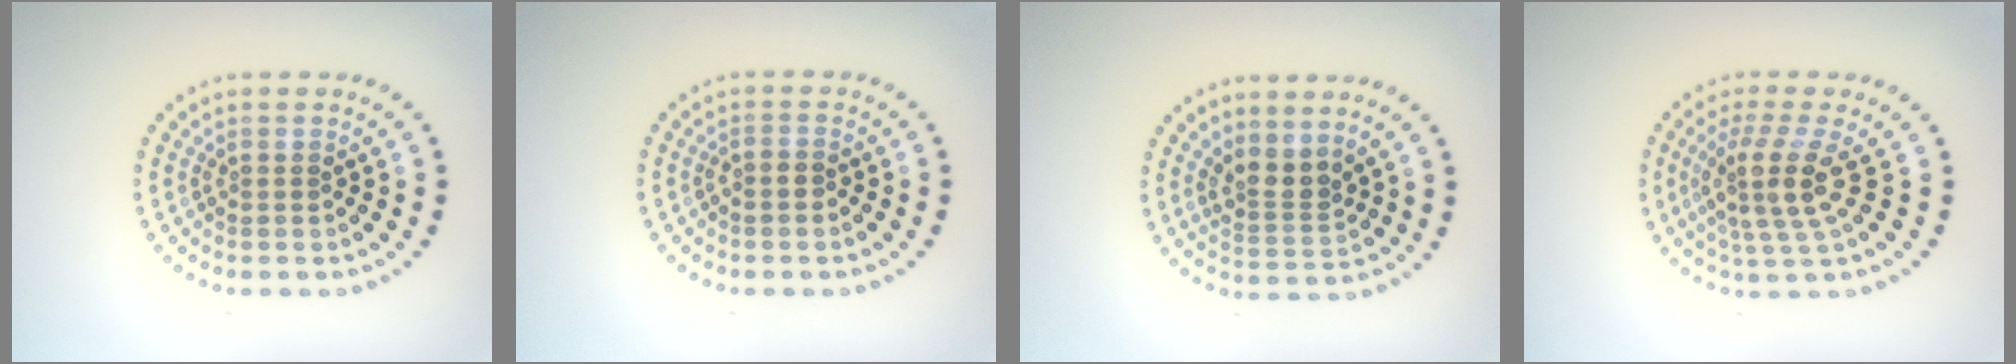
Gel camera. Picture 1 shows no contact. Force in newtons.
{"total": 0.8, "press": 0.6, "slide": 0.5}
{"total": 2.6, "press": 1.9, "slide": 1.7}
{"total": 4.1, "press": 3.0, "slide": 2.8}